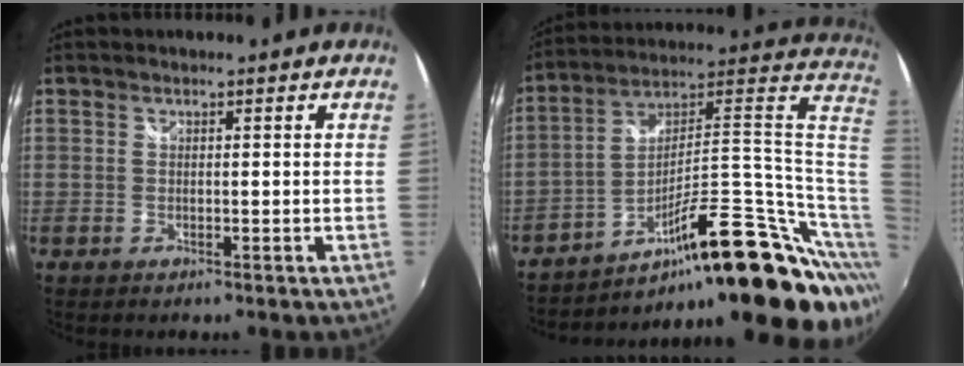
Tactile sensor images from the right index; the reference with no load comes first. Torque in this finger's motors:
{"motor_torque": [0.03, -0.55, 0.41, 0.10]}